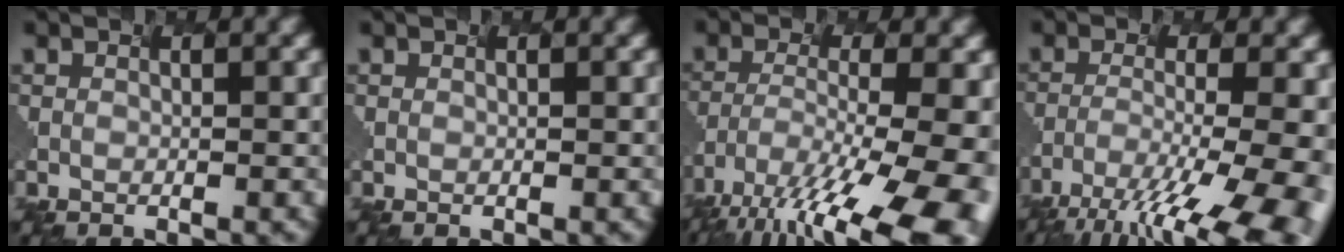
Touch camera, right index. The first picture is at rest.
{"total": 0.0}
{"total": 14.6, "force": [-10.1, 3.7, 9.8], "torque": [-0.204, -0.049, -0.115]}
{"total": 13.0, "force": [-9.4, 2.6, 8.6], "torque": [-0.167, -0.038, -0.108]}